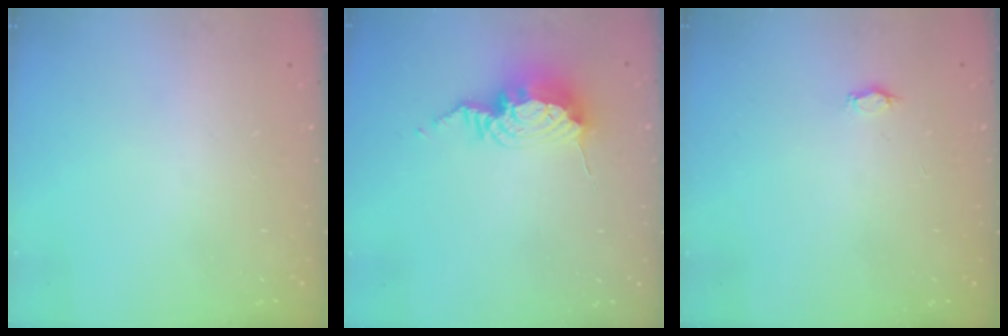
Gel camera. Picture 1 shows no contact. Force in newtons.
{"total": 10.9, "press": 10.8, "slide": 1.3}
{"total": 2.2, "press": 2.2, "slide": 0.3}